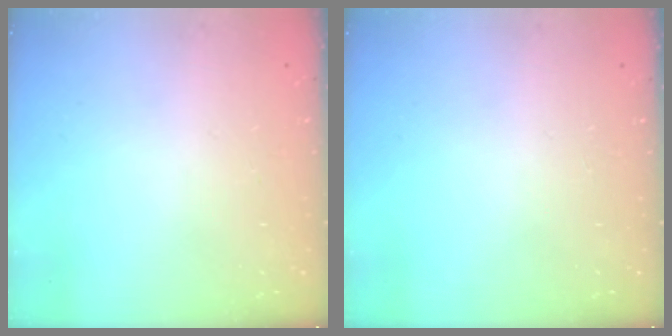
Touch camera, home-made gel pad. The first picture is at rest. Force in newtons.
{"total": 0.0}